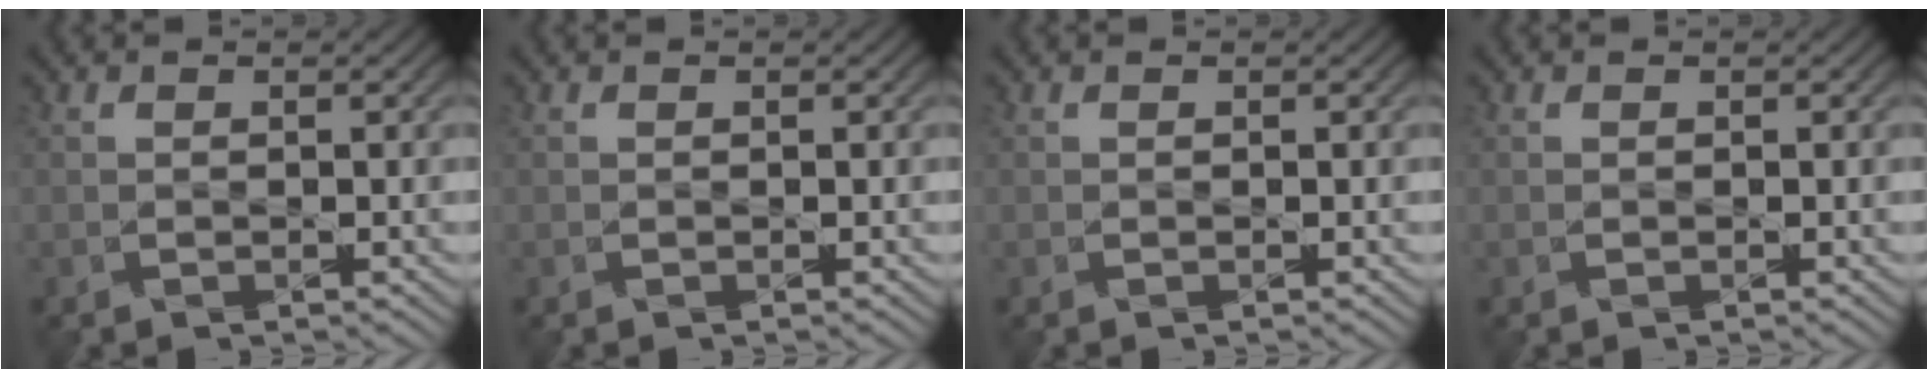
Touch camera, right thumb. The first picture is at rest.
{"total": 0.0}
{"total": 0.0}
{"total": 0.0}